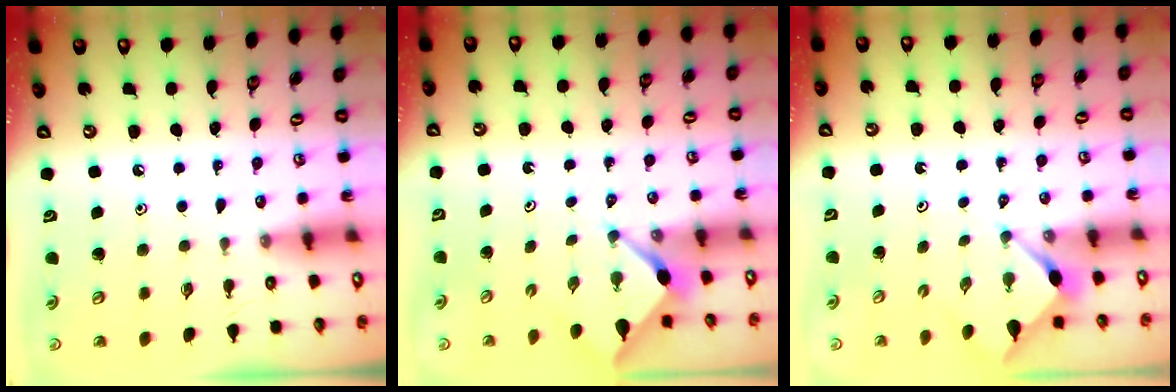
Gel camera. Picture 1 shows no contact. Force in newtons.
{"total": 2.6, "press": 2.6, "slide": 0.3}
{"total": 2.8, "press": 2.8, "slide": 0.3}